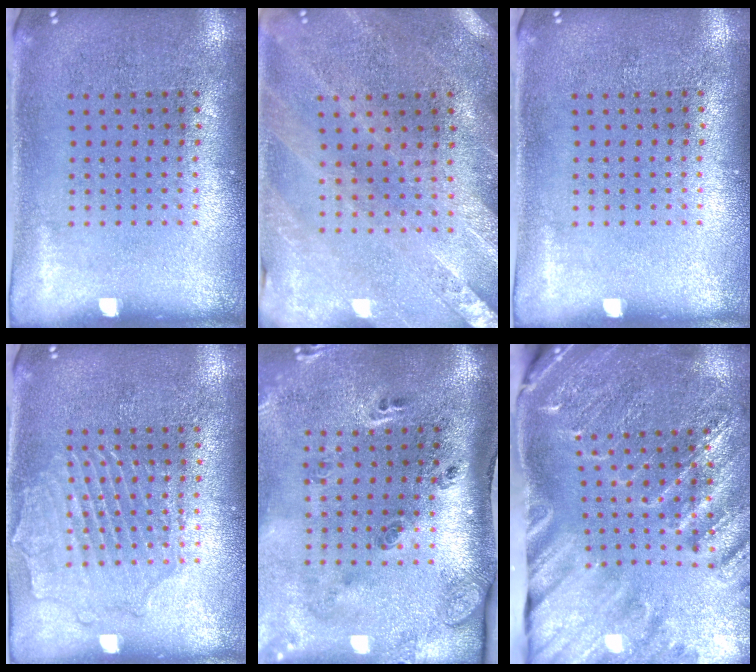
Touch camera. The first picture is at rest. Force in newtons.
{"total": 0.5, "press": 0.5, "slide": 0.2}
{"total": 0.0}
{"total": 2.1, "press": 2.1, "slide": 0.2}
{"total": 3.0, "press": 1.9, "slide": 2.4}
{"total": 2.9, "press": 2.9, "slide": 0.5}